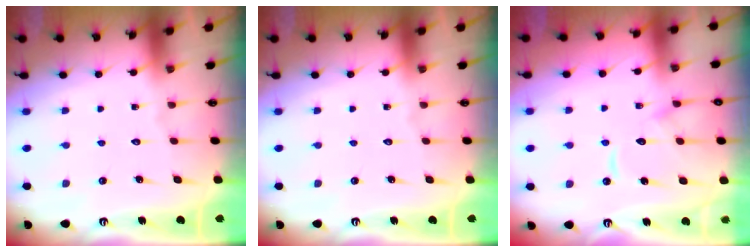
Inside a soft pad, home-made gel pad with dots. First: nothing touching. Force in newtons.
{"total": 0.0}
{"total": 11.2, "press": 11.2, "slide": 1.2}